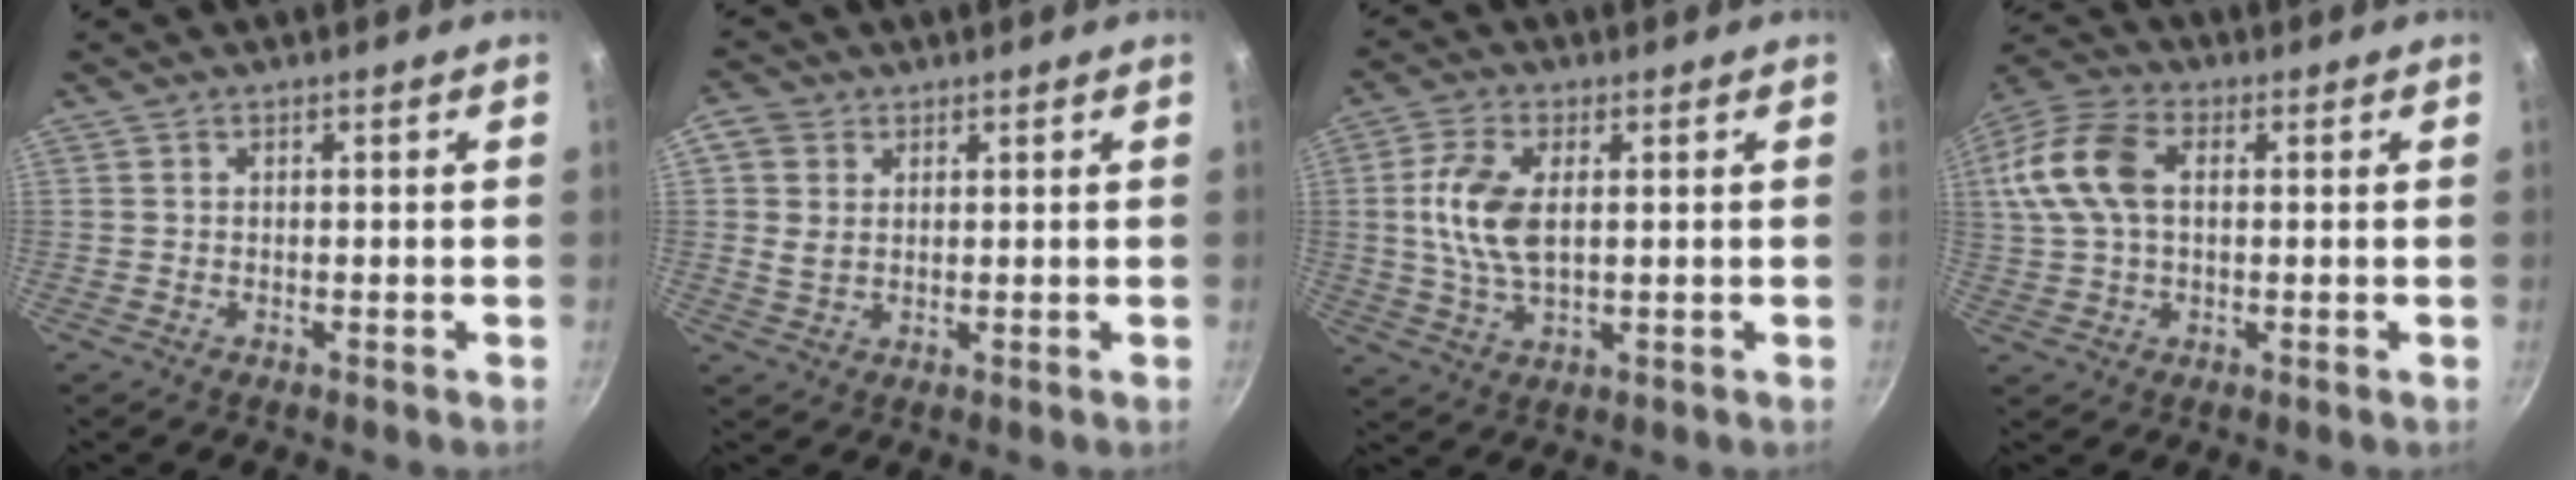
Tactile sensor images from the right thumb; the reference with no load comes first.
{"total": 4.7, "force": [1.3, 3.7, 2.5], "torque": [-0.038, -0.003, 0.021]}
{"total": 9.7, "force": [1.2, 5.0, 8.2], "torque": [-0.165, 0.002, 0.024]}
{"total": 13.5, "force": [2.3, 8.5, 10.2], "torque": [-0.208, 0.022, 0.030]}